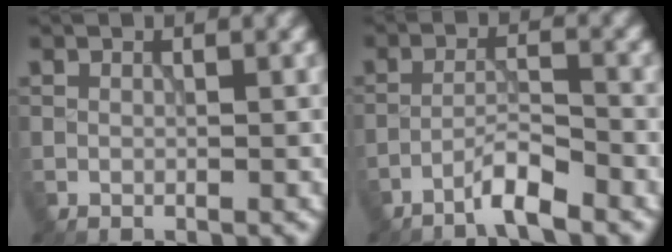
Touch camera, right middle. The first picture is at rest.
{"total": 3.1, "force": [-2.5, 0.1, 1.9], "torque": [-0.032, 0.008, -0.053]}